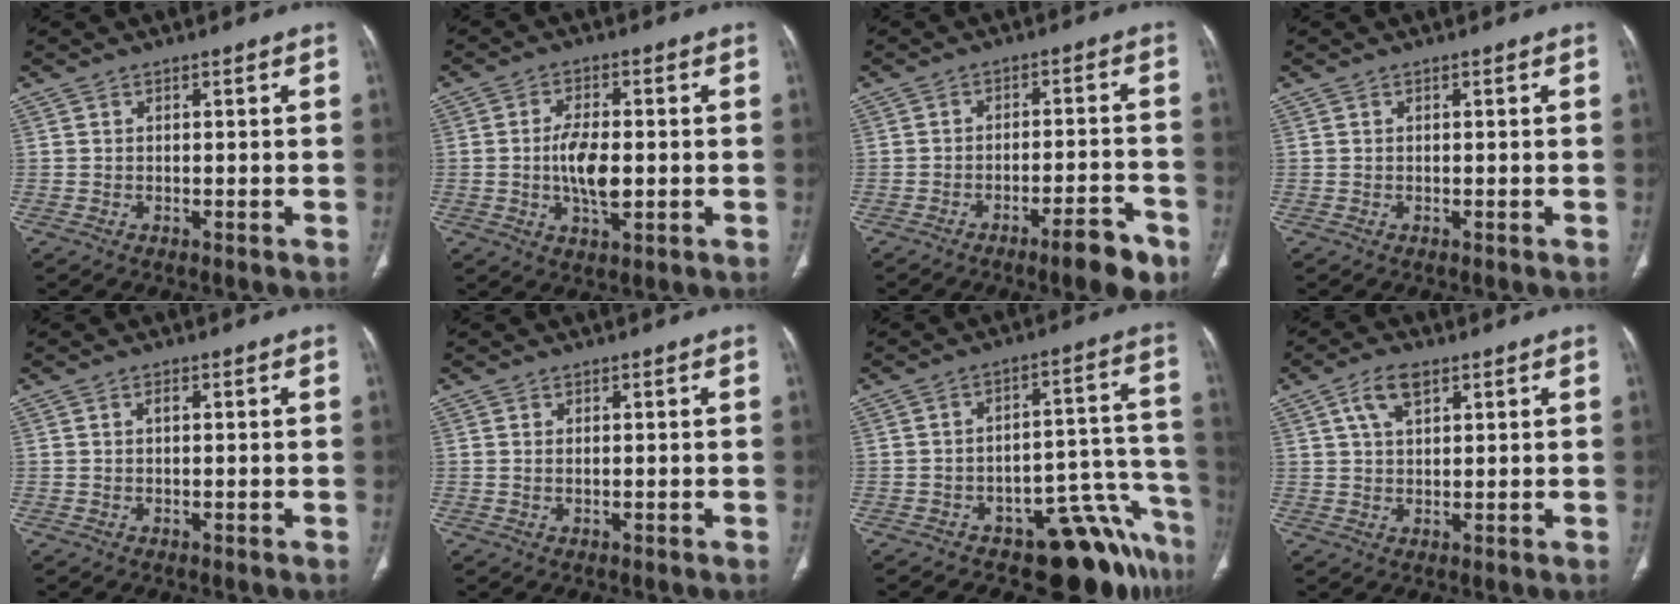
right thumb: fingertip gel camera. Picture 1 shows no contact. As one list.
[{"total": 7.7, "force": [-0.6, 3.5, 6.9], "torque": [-0.129, -0.003, -0.010]}, {"total": 7.7, "force": [-5.0, 1.8, 5.5], "torque": [-0.070, 0.031, -0.069]}, {"total": 0.0}, {"total": 1.1, "force": [0.3, 0.4, 1.0], "torque": [-0.018, 0.002, 0.005]}, {"total": 0.6, "force": [0.2, 0.2, 0.5], "torque": [-0.015, 0.001, 0.007]}, {"total": 13.4, "force": [-10.6, 5.4, 6.1], "torque": [-0.011, 0.115, -0.143]}, {"total": 5.6, "force": [2.7, 2.8, 4.0], "torque": [-0.070, -0.001, 0.053]}]